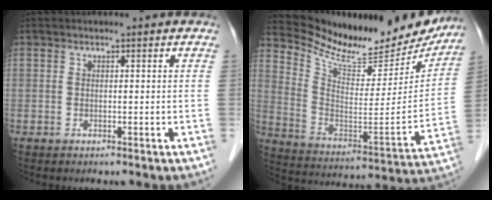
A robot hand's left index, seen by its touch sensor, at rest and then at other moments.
{"total": 22.5, "force": [20.6, 5.3, 7.4], "torque": [-0.125, -0.049, 0.301]}